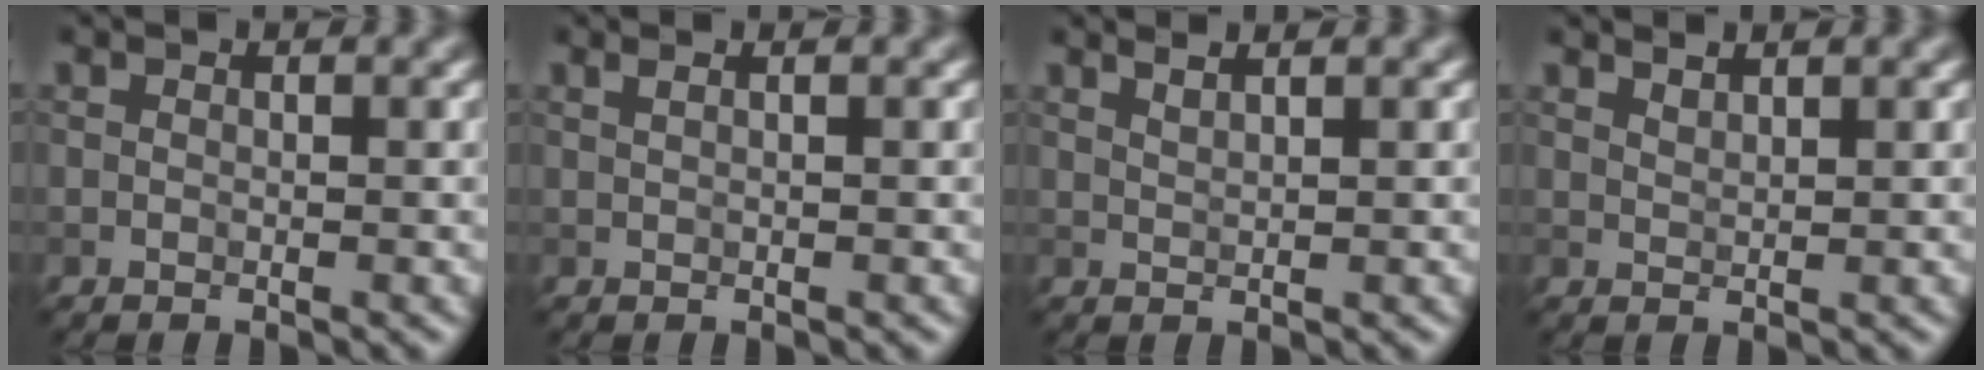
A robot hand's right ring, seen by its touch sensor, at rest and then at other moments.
{"total": 1.3, "force": [0.8, 0.6, 0.9], "torque": [-0.006, -0.004, 0.002]}
{"total": 1.9, "force": [1.5, 0.6, 1.0], "torque": [-0.003, 0.005, 0.010]}
{"total": 1.0, "force": [1.0, 0.1, 0.2], "torque": [-0.002, 0.000, 0.019]}